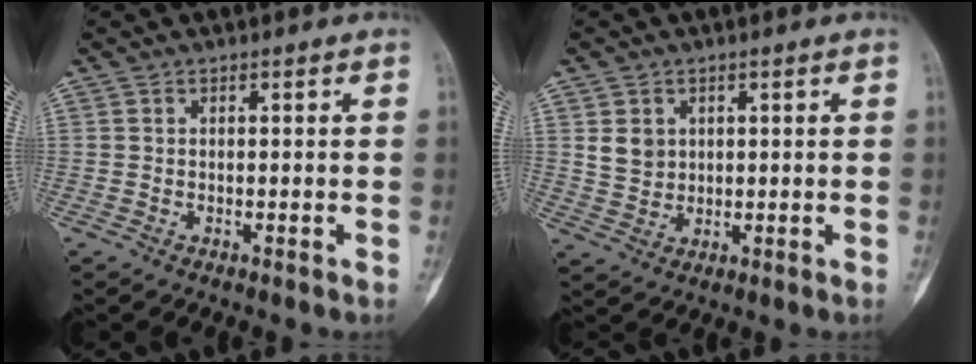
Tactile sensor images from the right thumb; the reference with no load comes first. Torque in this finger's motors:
{"motor_torque": [0.83, 0.60, 0.03, 0.09, 0.01]}